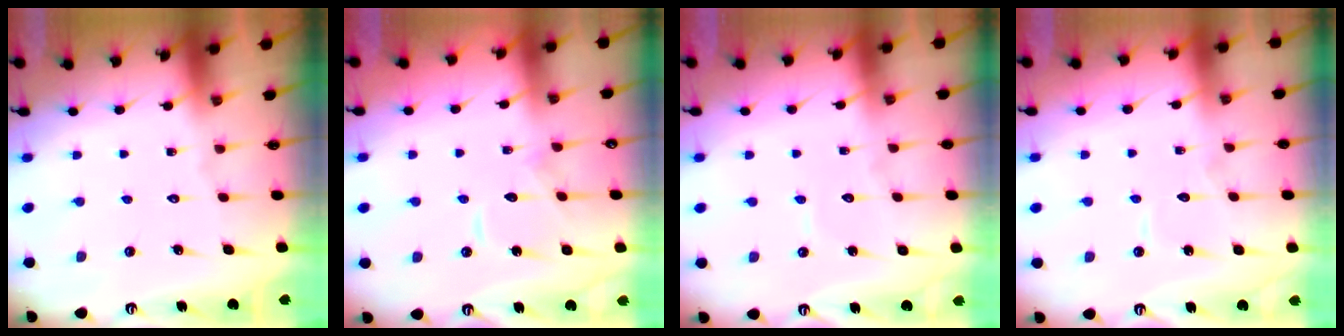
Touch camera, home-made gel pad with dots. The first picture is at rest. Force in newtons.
{"total": 7.8, "press": 7.7, "slide": 0.6}
{"total": 3.7, "press": 3.7, "slide": 0.5}
{"total": 4.1, "press": 4.0, "slide": 0.3}